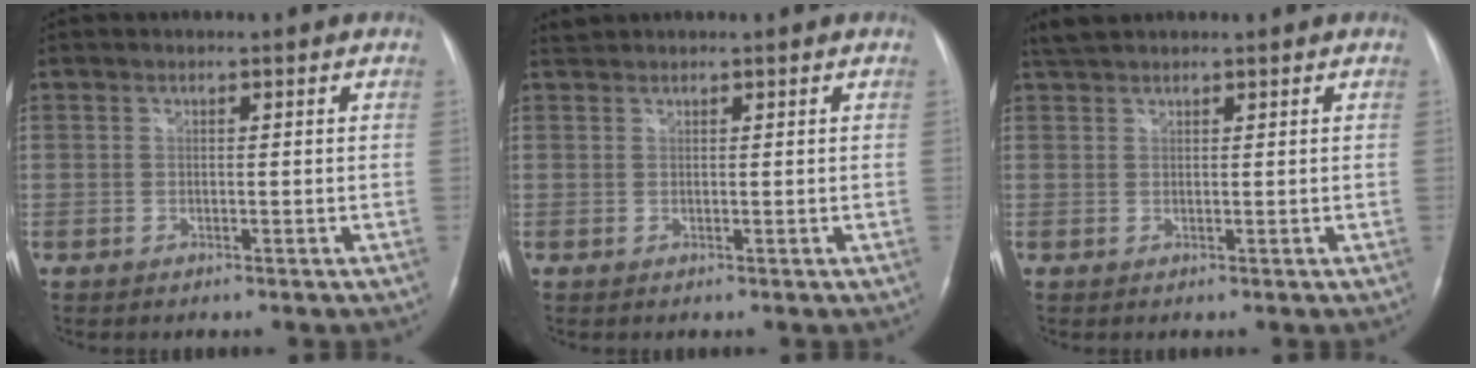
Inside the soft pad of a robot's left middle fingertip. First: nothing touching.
{"total": 0.9, "force": [0.9, 0.0, -0.2], "torque": [-0.002, 0.010, 0.023]}
{"total": 2.4, "force": [2.3, 0.4, 0.8], "torque": [-0.018, 0.015, 0.045]}